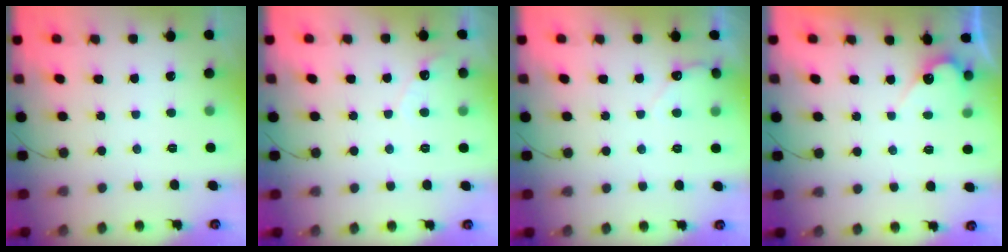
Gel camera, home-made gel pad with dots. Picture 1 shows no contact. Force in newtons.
{"total": 3.3, "press": 3.3, "slide": 0.3}
{"total": 3.7, "press": 3.7, "slide": 0.3}
{"total": 3.9, "press": 3.9, "slide": 0.2}